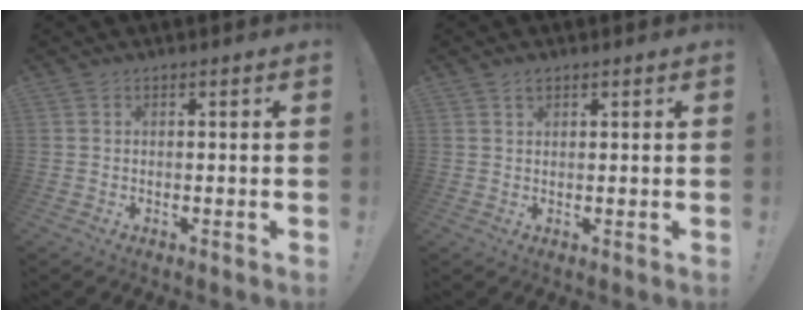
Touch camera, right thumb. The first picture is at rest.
{"total": 1.2, "force": [0.9, 0.6, 0.5], "torque": [-0.010, -0.001, 0.018]}